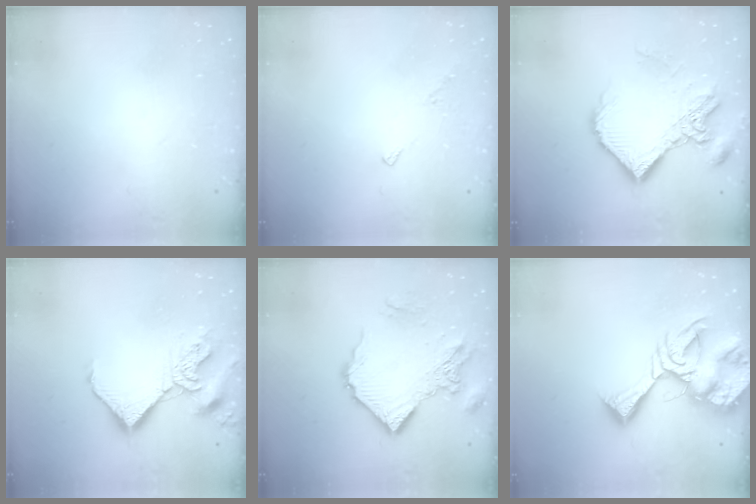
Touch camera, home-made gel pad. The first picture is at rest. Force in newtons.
{"total": 4.1, "press": 4.1, "slide": 0.3}
{"total": 17.2, "press": 17.1, "slide": 2.3}
{"total": 13.3, "press": 13.2, "slide": 1.8}
{"total": 13.9, "press": 13.8, "slide": 1.6}
{"total": 16.1, "press": 16.0, "slide": 1.7}